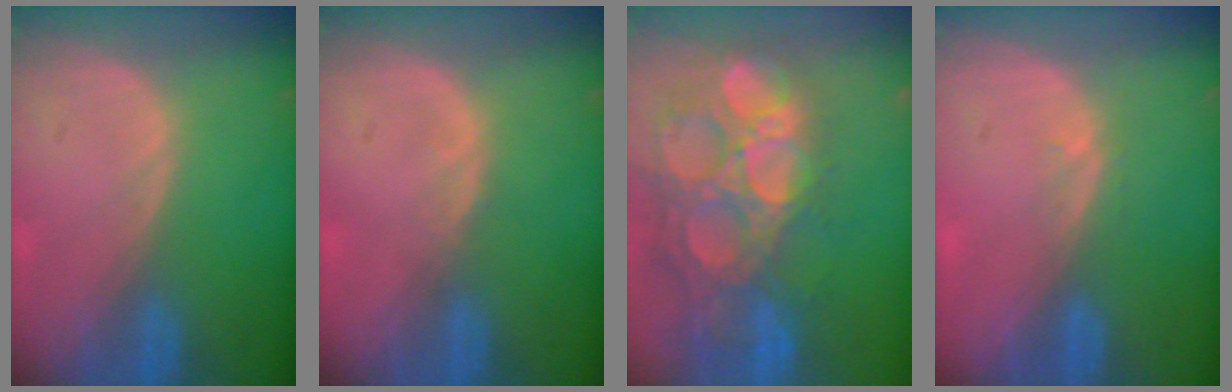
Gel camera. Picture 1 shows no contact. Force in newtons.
{"total": 0.9, "press": 0.9, "slide": 0.2}
{"total": 15.2, "press": 12.6, "slide": 8.5}
{"total": 1.0, "press": 0.7, "slide": 0.7}